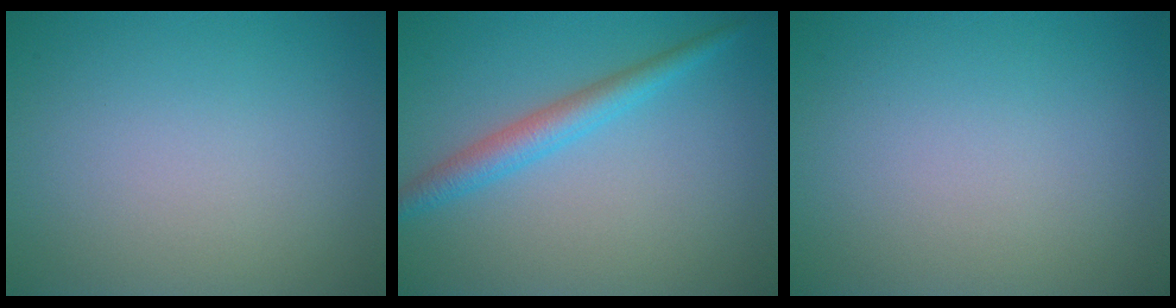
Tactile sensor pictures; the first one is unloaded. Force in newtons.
{"total": 3.0, "press": 3.0, "slide": 0.2}
{"total": 0.0}